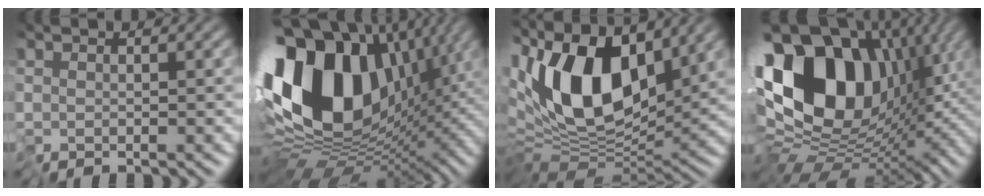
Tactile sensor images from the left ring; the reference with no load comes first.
{"total": 18.5, "force": [3.2, 12.3, 13.5], "torque": [-0.294, 0.009, 0.056]}
{"total": 12.7, "force": [3.5, 6.8, 10.1], "torque": [-0.182, 0.004, 0.054]}
{"total": 17.5, "force": [4.4, 12.5, 11.5], "torque": [-0.223, 0.019, 0.074]}